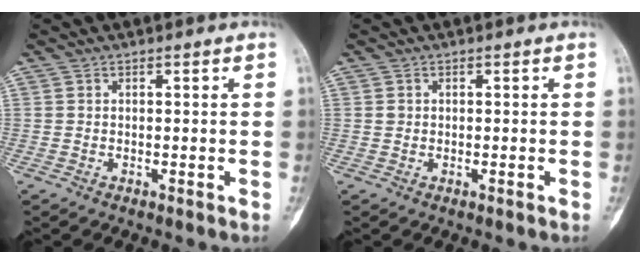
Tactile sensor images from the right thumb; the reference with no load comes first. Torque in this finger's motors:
{"motor_torque": [0.32, -0.34, 0.15, -0.11, 0.06]}